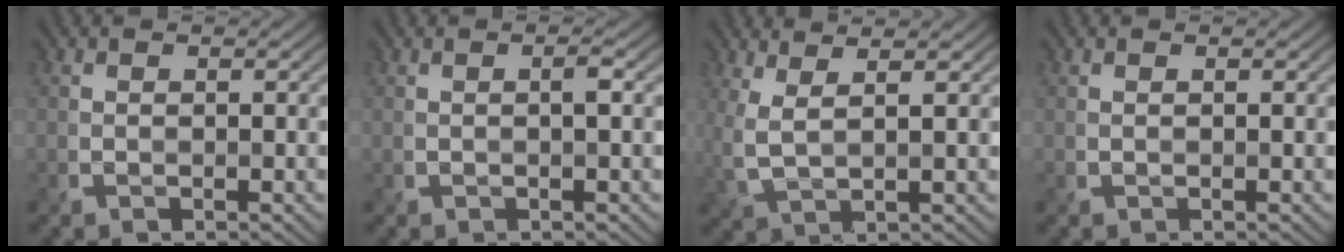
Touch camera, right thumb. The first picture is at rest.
{"total": 1.0, "force": [0.0, 0.0, 1.0], "torque": [-0.020, 0.005, -0.001]}
{"total": 4.0, "force": [2.4, 0.9, 3.1], "torque": [-0.079, 0.005, 0.053]}
{"total": 0.0}